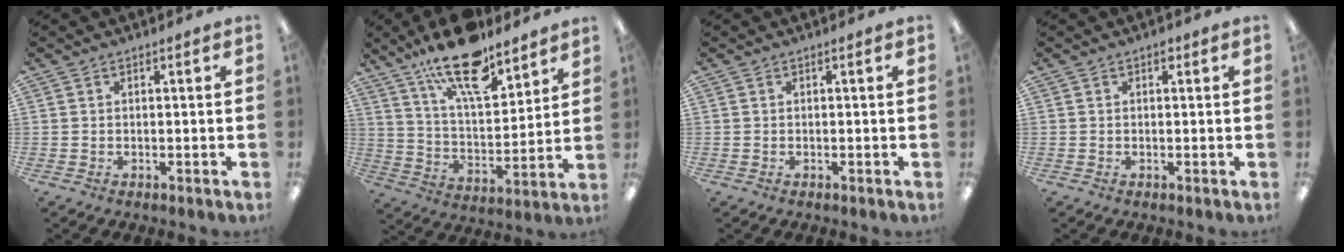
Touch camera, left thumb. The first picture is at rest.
{"total": 18.7, "force": [13.4, 7.0, 11.1], "torque": [-0.189, -0.071, 0.229]}
{"total": 0.0}
{"total": 1.0, "force": [0.6, 0.6, 0.6], "torque": [-0.004, 0.000, 0.008]}